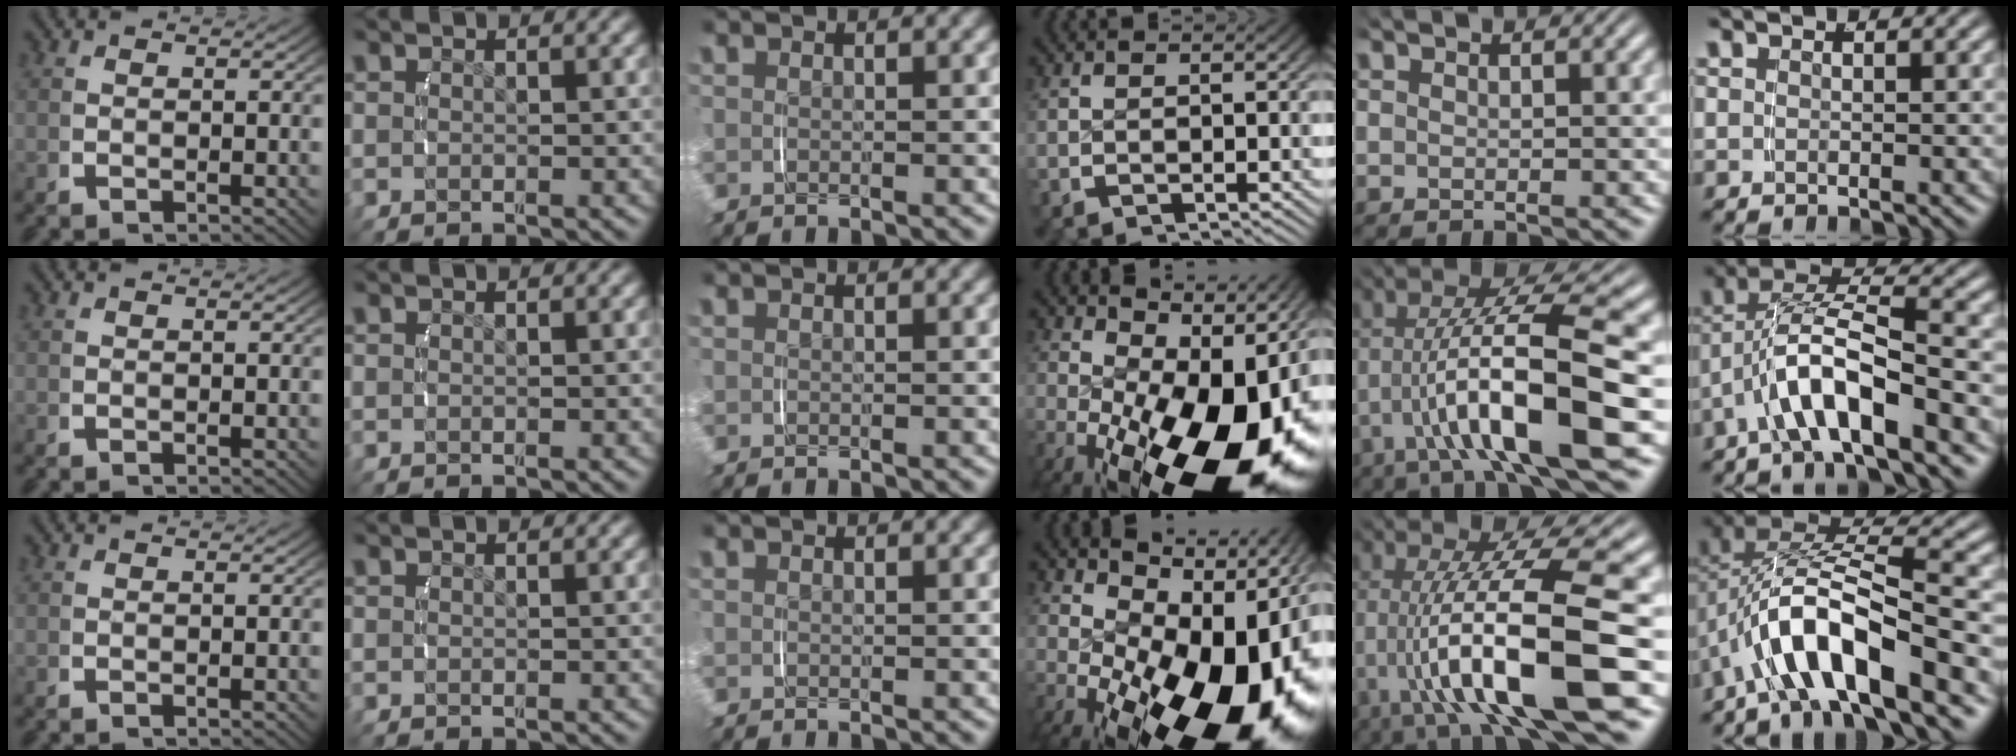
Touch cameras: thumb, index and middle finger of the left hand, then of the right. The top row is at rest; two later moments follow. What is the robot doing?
{"motion": "lift_and_place", "object": "camera"}